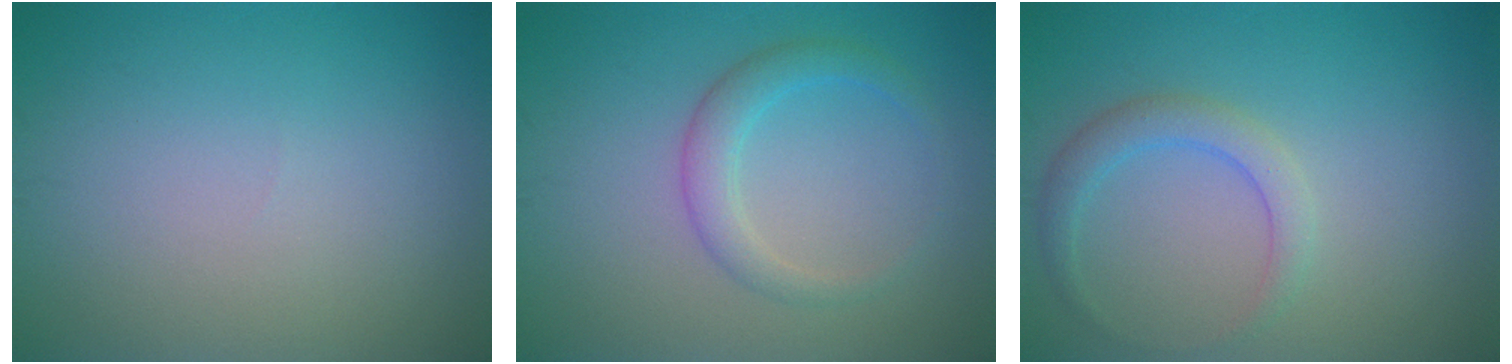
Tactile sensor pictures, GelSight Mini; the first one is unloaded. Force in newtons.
{"total": 2.6, "press": 2.6, "slide": 0.1}
{"total": 2.4, "press": 2.4, "slide": 0.1}